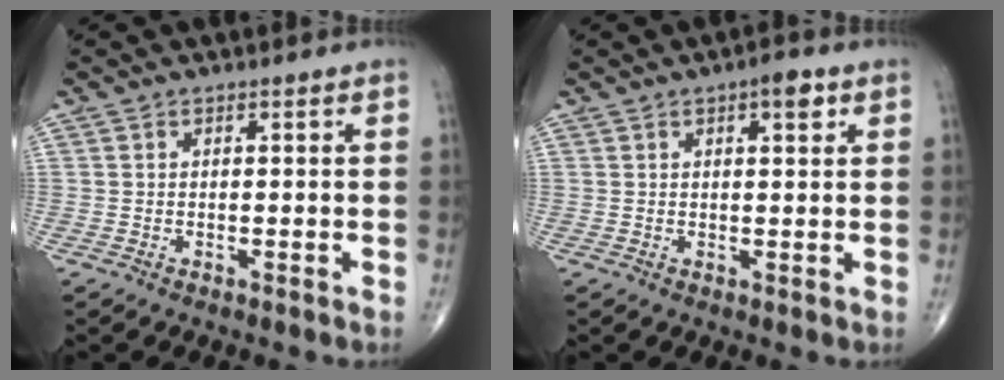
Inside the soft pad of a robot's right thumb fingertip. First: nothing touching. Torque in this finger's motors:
{"motor_torque": [2.49, 2.52, -0.07, -0.15, 0.00]}